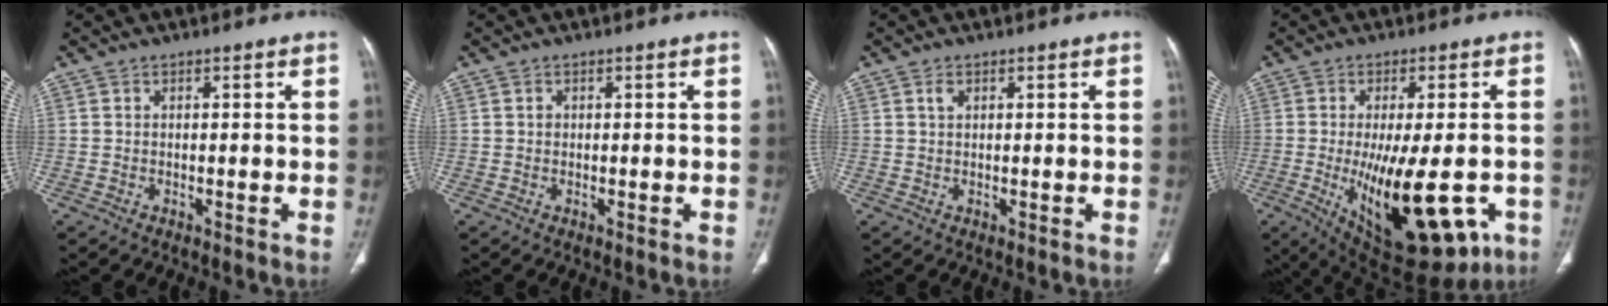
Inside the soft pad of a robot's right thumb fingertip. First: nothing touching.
{"total": 0.5, "force": [0.1, 0.5, 0.2], "torque": [0.000, 0.002, 0.001]}
{"total": 1.2, "force": [0.5, 0.7, 0.8], "torque": [-0.015, 0.002, 0.011]}
{"total": 21.6, "force": [-6.2, 9.0, 18.6], "torque": [-0.265, -0.020, -0.065]}